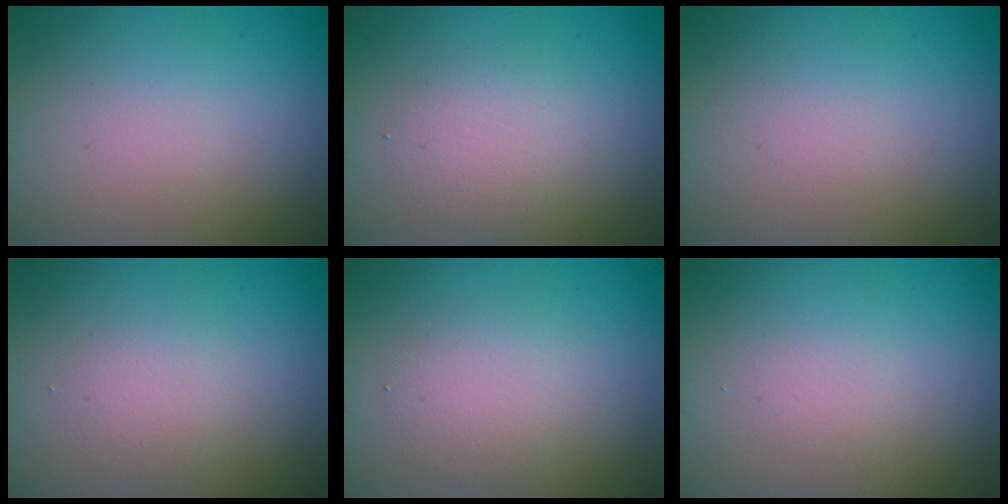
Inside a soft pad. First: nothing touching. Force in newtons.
{"total": 2.5, "press": 2.5, "slide": 0.2}
{"total": 0.0}
{"total": 1.6, "press": 1.6, "slide": 0.0}
{"total": 2.4, "press": 2.4, "slide": 0.3}
{"total": 0.7, "press": 0.7, "slide": 0.0}